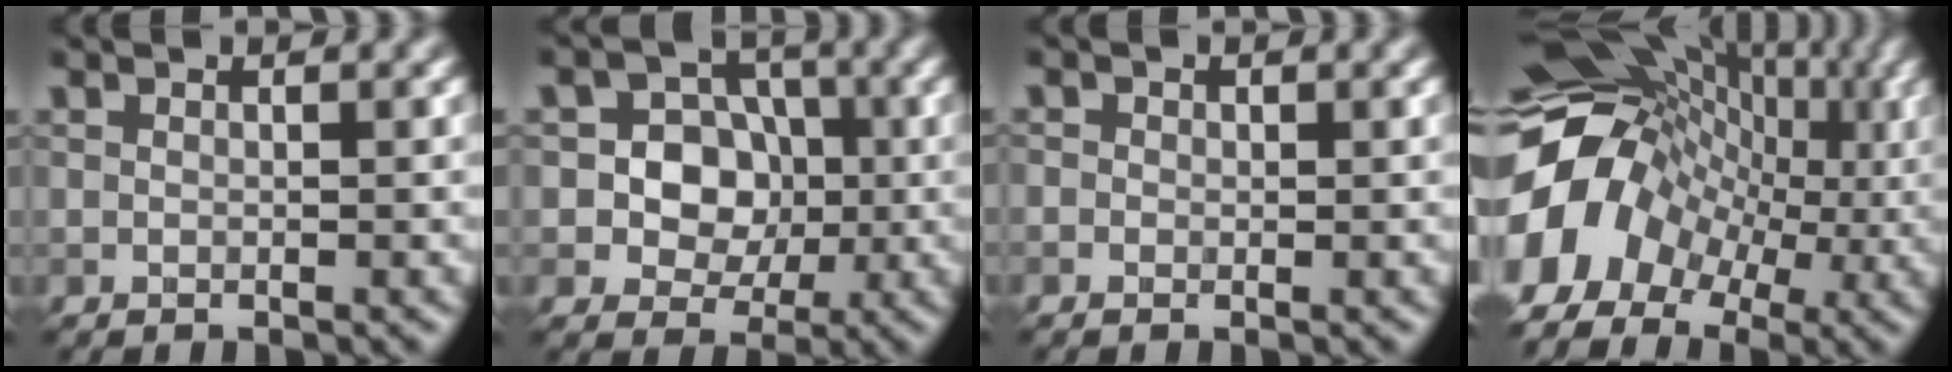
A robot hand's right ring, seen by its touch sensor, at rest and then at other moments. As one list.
[{"total": 7.0, "force": [0.6, 6.2, 3.2], "torque": [-0.041, 0.028, -0.013]}, {"total": 1.3, "force": [0.5, 1.1, 0.6], "torque": [0.002, 0.009, -0.010]}, {"total": 14.1, "force": [-0.7, 11.1, 8.7], "torque": [-0.178, 0.004, -0.010]}]